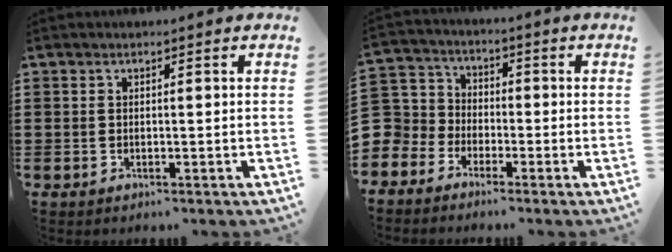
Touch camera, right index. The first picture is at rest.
{"total": 5.0, "force": [-2.6, 4.2, 0.0], "torque": [-0.048, -0.001, -0.066]}